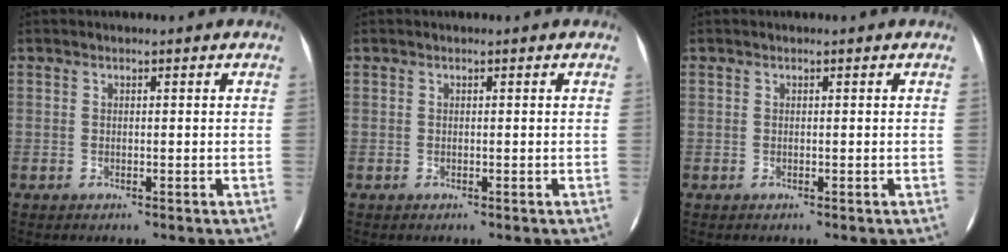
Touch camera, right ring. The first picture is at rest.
{"total": 0.0}
{"total": 0.0}